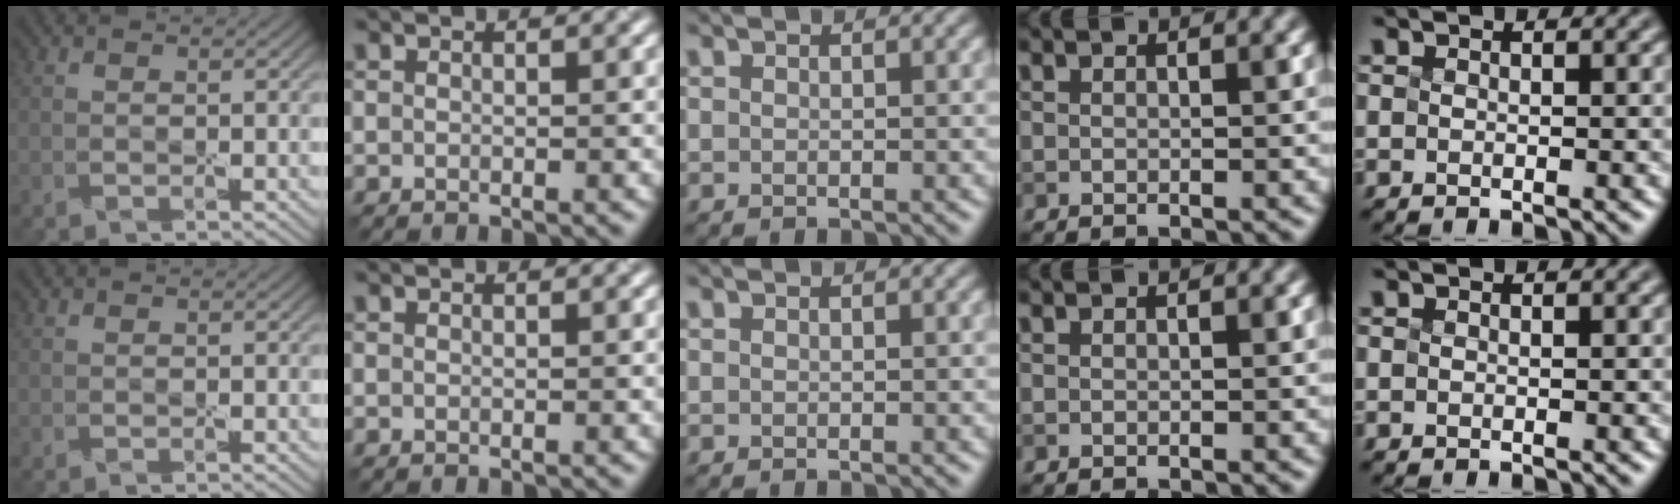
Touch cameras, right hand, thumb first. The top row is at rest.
{}